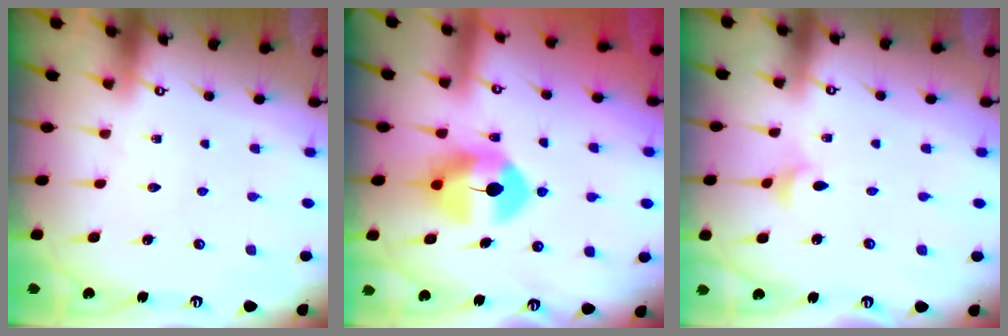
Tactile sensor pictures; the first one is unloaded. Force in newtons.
{"total": 9.2, "press": 9.1, "slide": 1.3}
{"total": 3.0, "press": 2.9, "slide": 0.5}